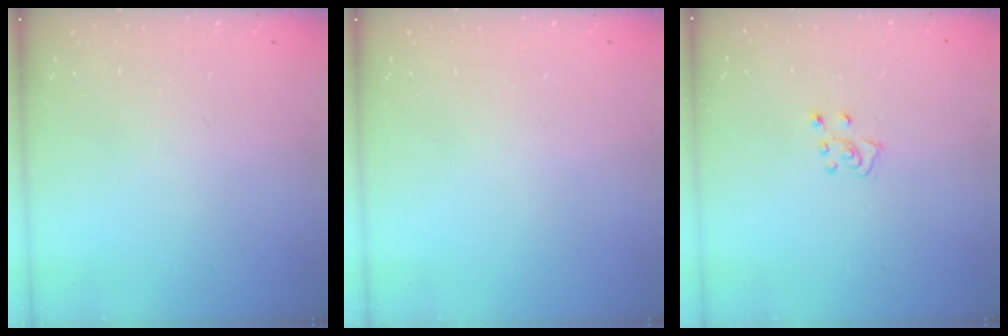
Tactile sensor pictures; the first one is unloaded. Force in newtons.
{"total": 0.0}
{"total": 5.3, "press": 5.3, "slide": 0.4}